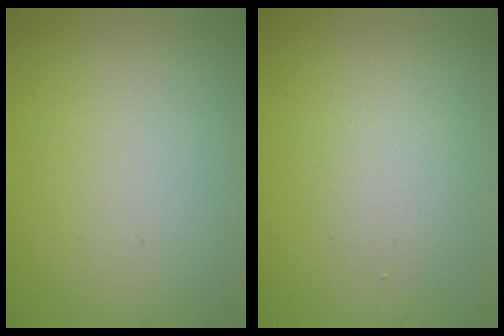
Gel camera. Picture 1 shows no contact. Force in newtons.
{"total": 1.8, "press": 1.8, "slide": 0.0}